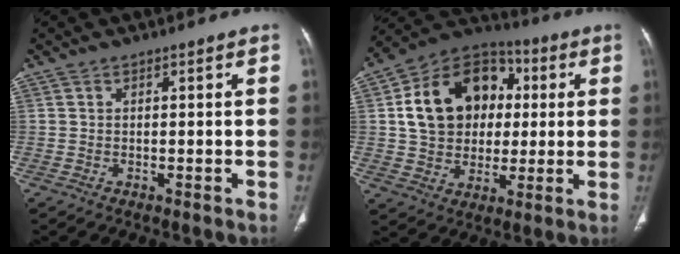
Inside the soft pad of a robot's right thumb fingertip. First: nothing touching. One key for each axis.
{"total": 19.3, "fx": 3.2, "fy": 15.2, "fz": 11.4, "tx": -0.162, "ty": 0.022, "tz": 0.055}